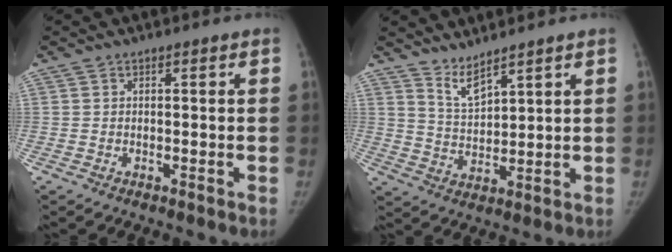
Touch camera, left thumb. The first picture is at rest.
{"total": 4.9, "force": [4.2, 0.7, 2.3], "torque": [-0.043, -0.044, 0.094]}